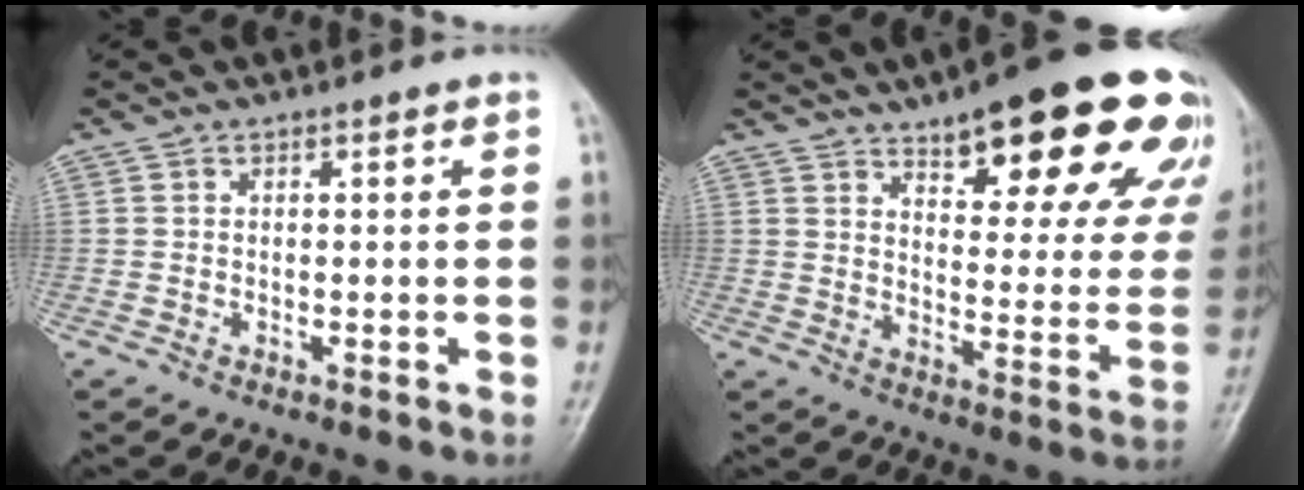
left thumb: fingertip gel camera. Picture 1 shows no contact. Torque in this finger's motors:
{"motor_torque": [0.44, 0.39, 1.32, -0.93, 0.11]}